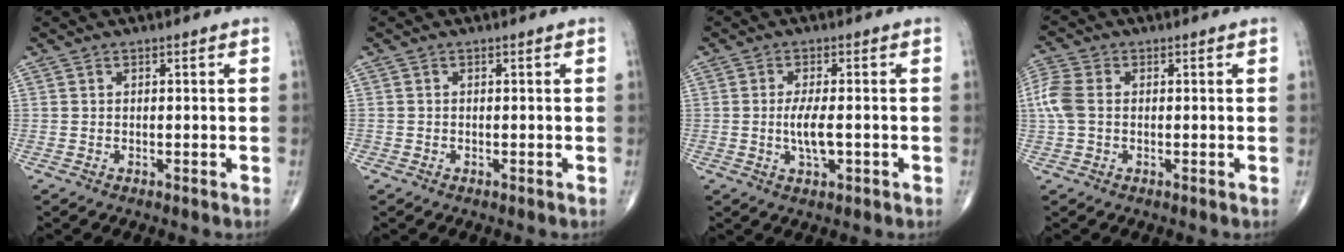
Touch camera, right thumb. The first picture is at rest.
{"total": 0.0}
{"total": 4.7, "force": [-0.7, 1.5, 4.4], "torque": [-0.087, -0.007, -0.014]}
{"total": 5.7, "force": [0.1, 4.0, 4.2], "torque": [-0.120, 0.013, -0.003]}